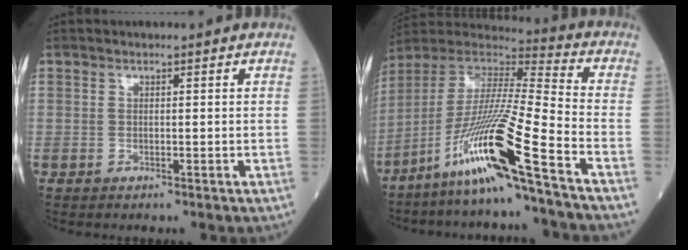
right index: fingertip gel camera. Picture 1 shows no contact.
{"total": 17.9, "force": [-10.5, -1.4, 14.5], "torque": [-0.305, -0.030, -0.202]}